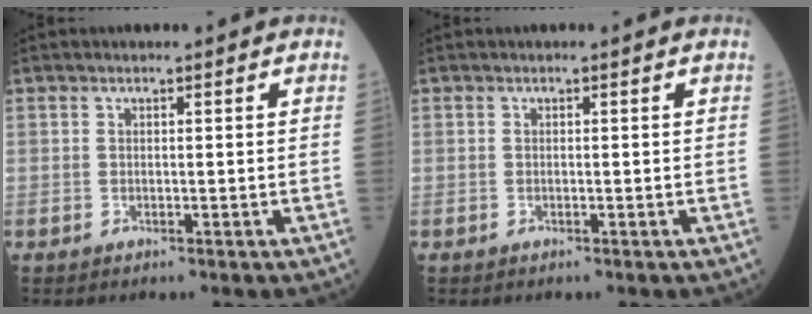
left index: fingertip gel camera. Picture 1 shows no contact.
{"total": 0.0}